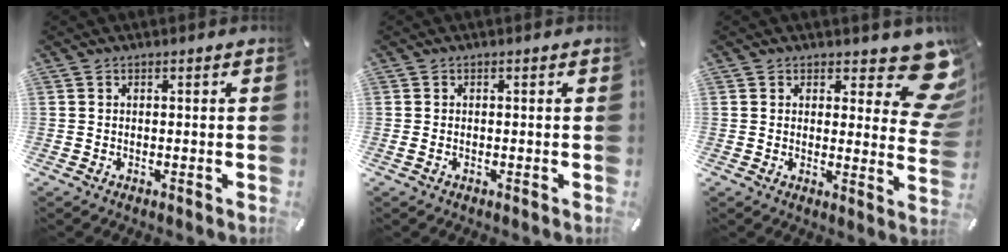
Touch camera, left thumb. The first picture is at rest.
{"total": 0.8, "force": [-0.3, 0.4, 0.6], "torque": [-0.012, -0.001, -0.005]}
{"total": 11.6, "force": [7.0, 5.1, 7.7], "torque": [-0.079, -0.061, 0.123]}